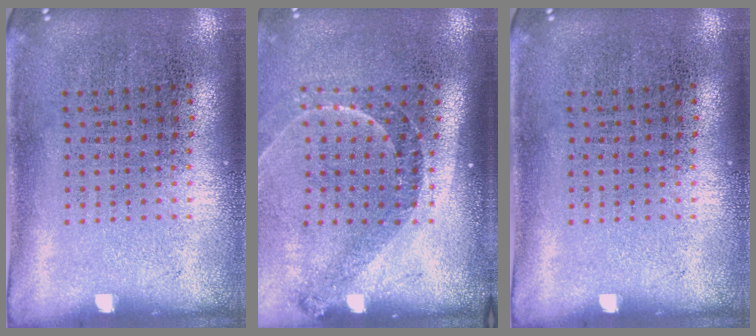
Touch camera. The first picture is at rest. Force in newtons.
{"total": 1.4, "press": 1.3, "slide": 0.7}
{"total": 0.0}